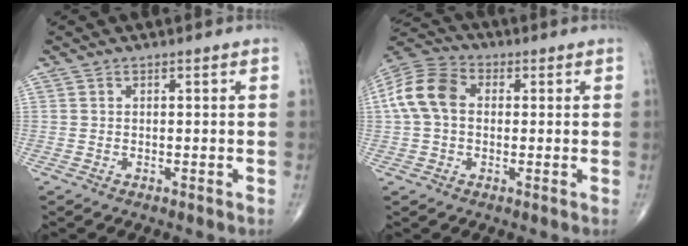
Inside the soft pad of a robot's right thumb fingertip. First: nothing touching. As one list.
[{"total": 11.0, "force": [1.0, 7.9, 7.6], "torque": [-0.154, 0.032, 0.010]}]